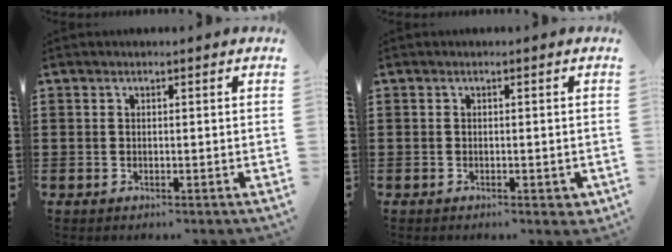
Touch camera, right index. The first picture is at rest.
{"total": 0.9, "force": [-0.4, 0.5, 0.6], "torque": [-0.012, 0.002, -0.008]}